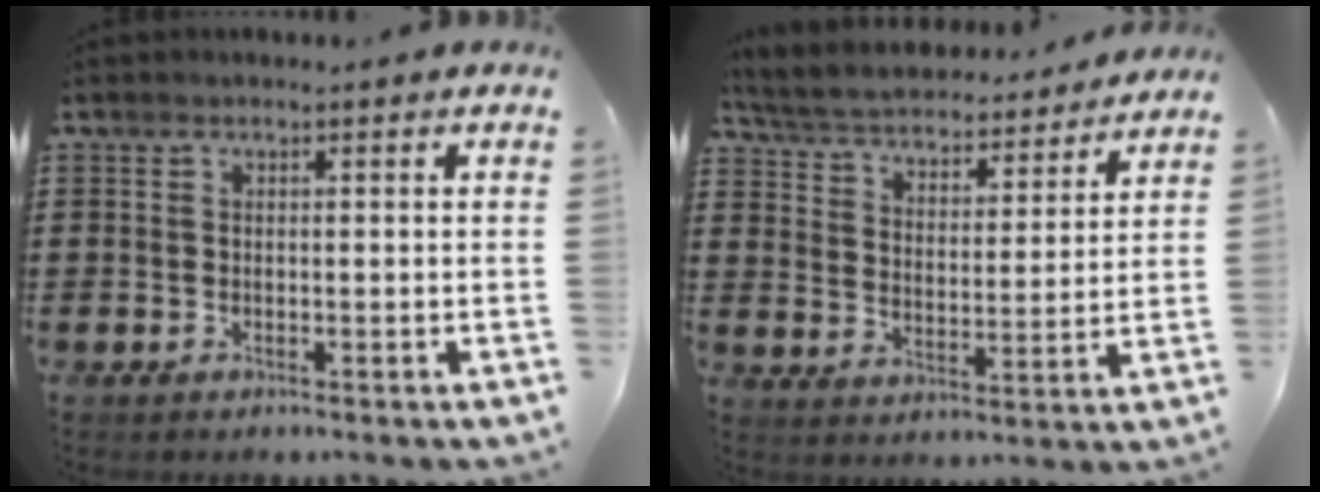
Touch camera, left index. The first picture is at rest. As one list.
[{"total": 4.4, "force": [4.3, 0.2, 0.7], "torque": [-0.039, -0.033, 0.067]}]